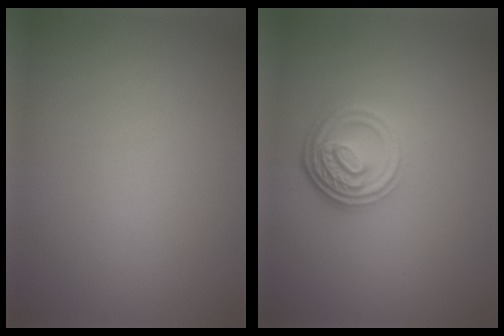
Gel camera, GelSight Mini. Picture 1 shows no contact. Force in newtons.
{"total": 4.7, "press": 3.5, "slide": 3.2}